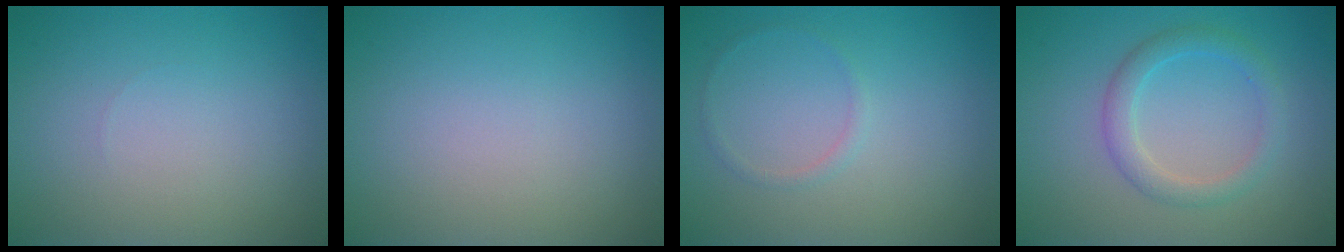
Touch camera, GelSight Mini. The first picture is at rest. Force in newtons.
{"total": 0.0}
{"total": 0.8, "press": 0.8, "slide": 0.1}
{"total": 2.6, "press": 2.6, "slide": 0.1}